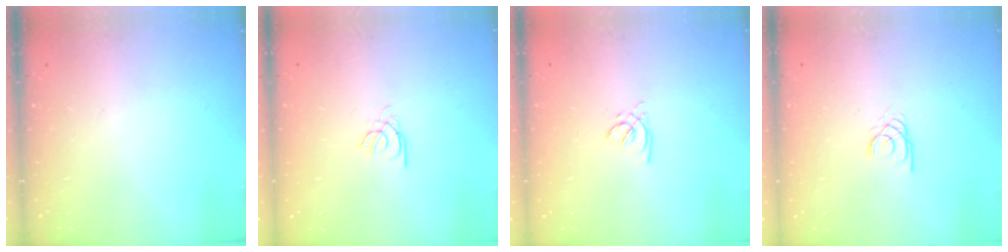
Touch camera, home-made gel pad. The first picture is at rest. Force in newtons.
{"total": 2.2, "press": 2.1, "slide": 0.4}
{"total": 1.5, "press": 1.5, "slide": 0.2}
{"total": 2.0, "press": 2.0, "slide": 0.2}